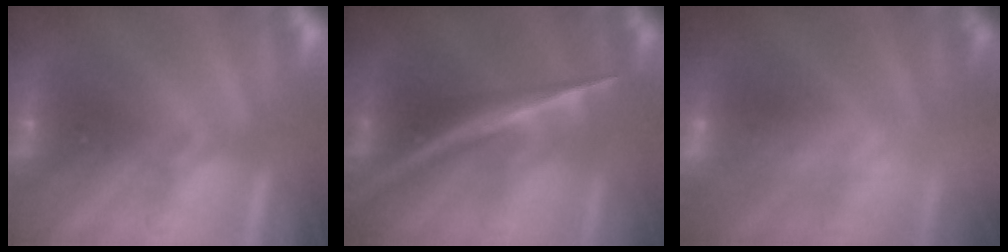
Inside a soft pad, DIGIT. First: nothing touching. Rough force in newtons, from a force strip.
{"total": 2.6}
{"total": 2.5}